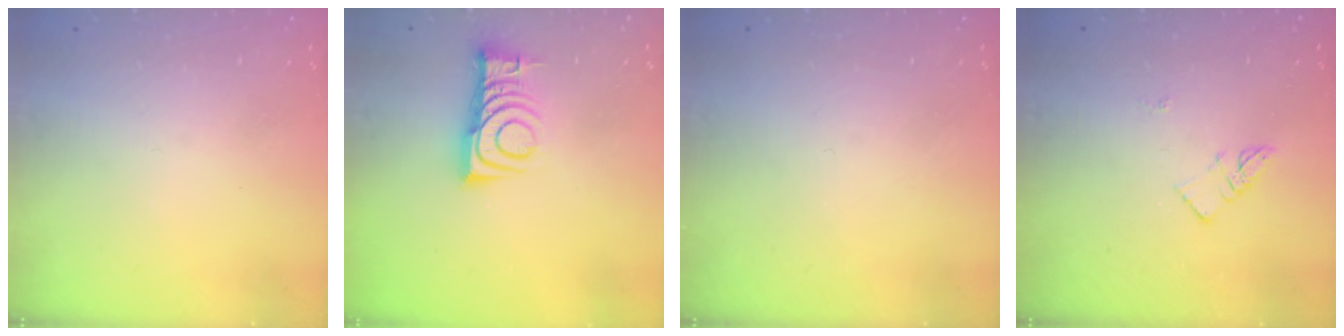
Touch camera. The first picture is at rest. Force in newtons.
{"total": 10.1, "press": 10.1, "slide": 0.3}
{"total": 0.0}
{"total": 3.1, "press": 3.1, "slide": 0.3}